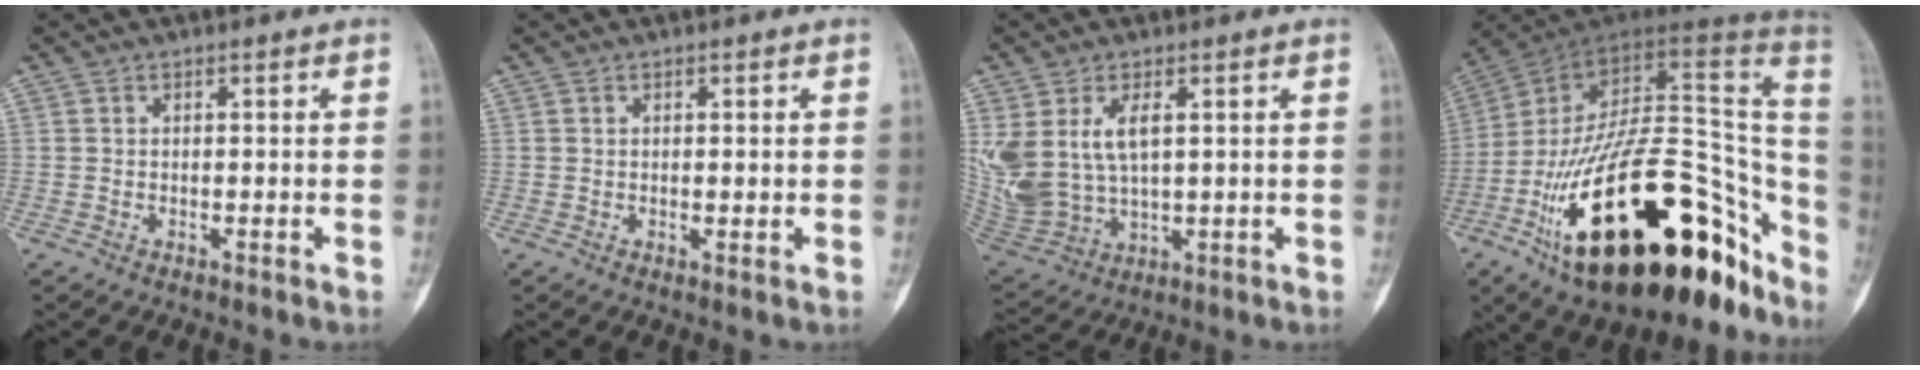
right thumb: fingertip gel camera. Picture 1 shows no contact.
{"total": 1.0, "force": [0.0, 0.4, 0.9], "torque": [-0.009, -0.003, 0.000]}
{"total": 13.6, "force": [3.4, 7.9, 10.5], "torque": [-0.229, -0.014, 0.086]}
{"total": 39.4, "force": [-17.5, 18.3, 30.2], "torque": [-0.370, 0.063, -0.266]}